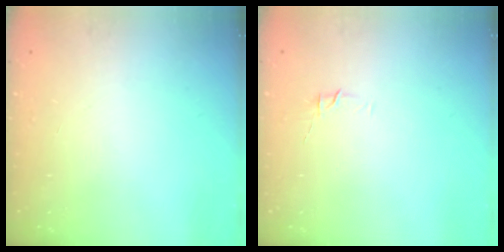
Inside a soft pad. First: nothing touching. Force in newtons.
{"total": 4.5, "press": 4.4, "slide": 1.0}